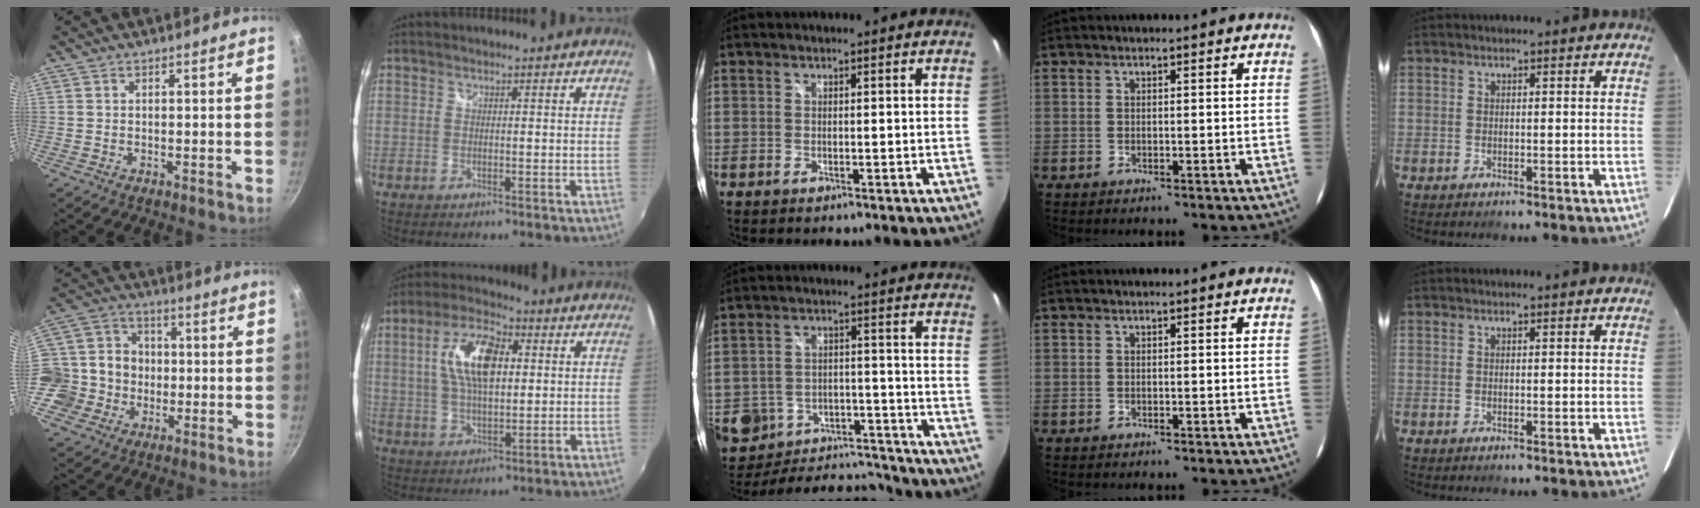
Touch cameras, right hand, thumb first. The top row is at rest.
{"thumb": {"total": 13.3, "force": [-2.1, 12.1, 5.2], "torque": [-0.069, 0.029, -0.049]}, "index": {"total": 12.4, "force": [2.7, 5.9, 10.5], "torque": [-0.200, 0.017, 0.048]}, "middle": {"total": 16.1, "force": [-12.6, 8.6, 5.1], "torque": [-0.120, 0.010, -0.155]}}